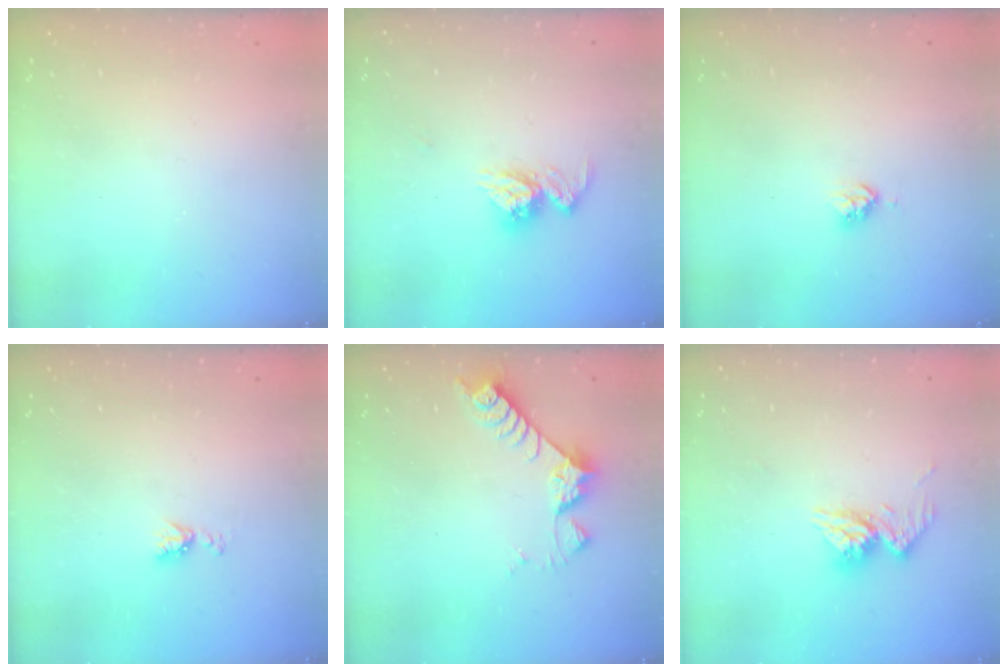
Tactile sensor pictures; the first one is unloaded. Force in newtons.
{"total": 10.0, "press": 10.0, "slide": 0.8}
{"total": 4.0, "press": 3.9, "slide": 0.4}
{"total": 5.6, "press": 5.5, "slide": 0.8}
{"total": 7.0, "press": 7.0, "slide": 0.5}
{"total": 10.3, "press": 10.3, "slide": 0.9}